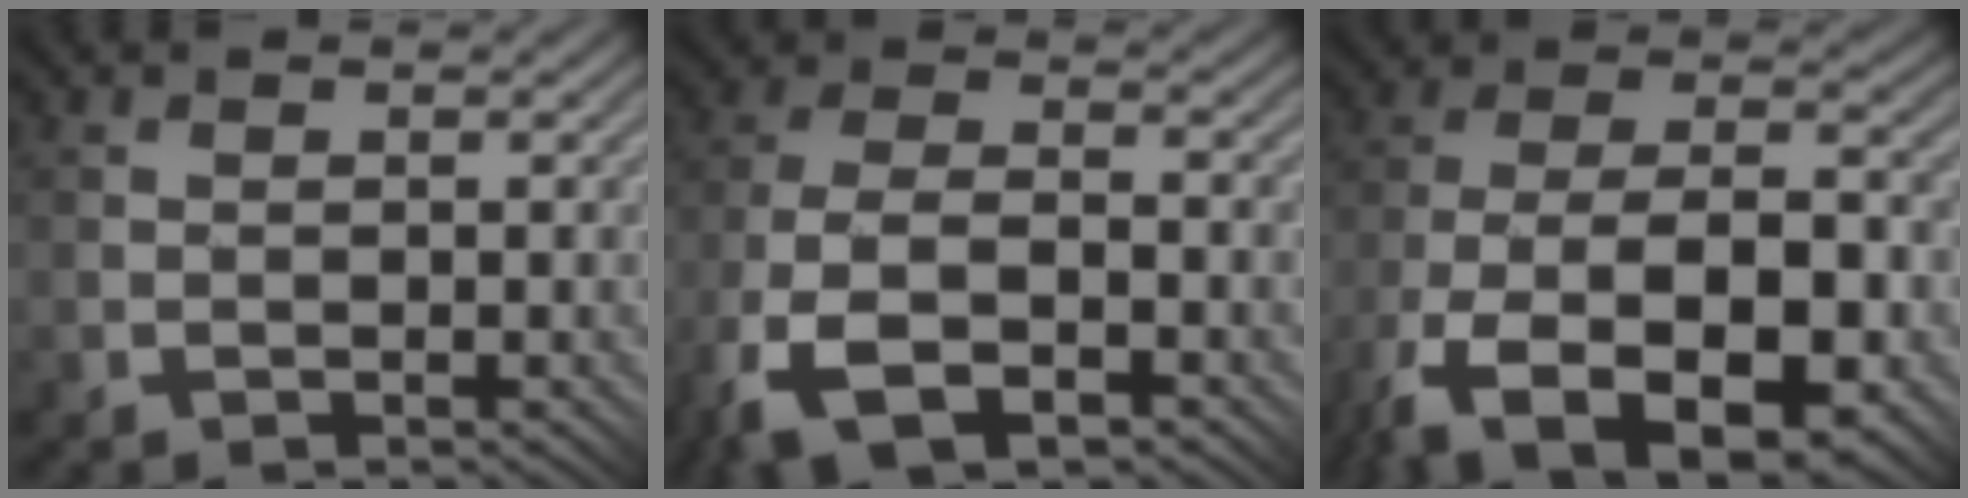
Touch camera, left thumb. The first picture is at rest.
{"total": 11.2, "force": [-6.4, 5.1, 7.7], "torque": [-0.186, -0.018, -0.126]}
{"total": 14.6, "force": [-8.3, 6.2, 10.3], "torque": [-0.195, -0.006, -0.155]}